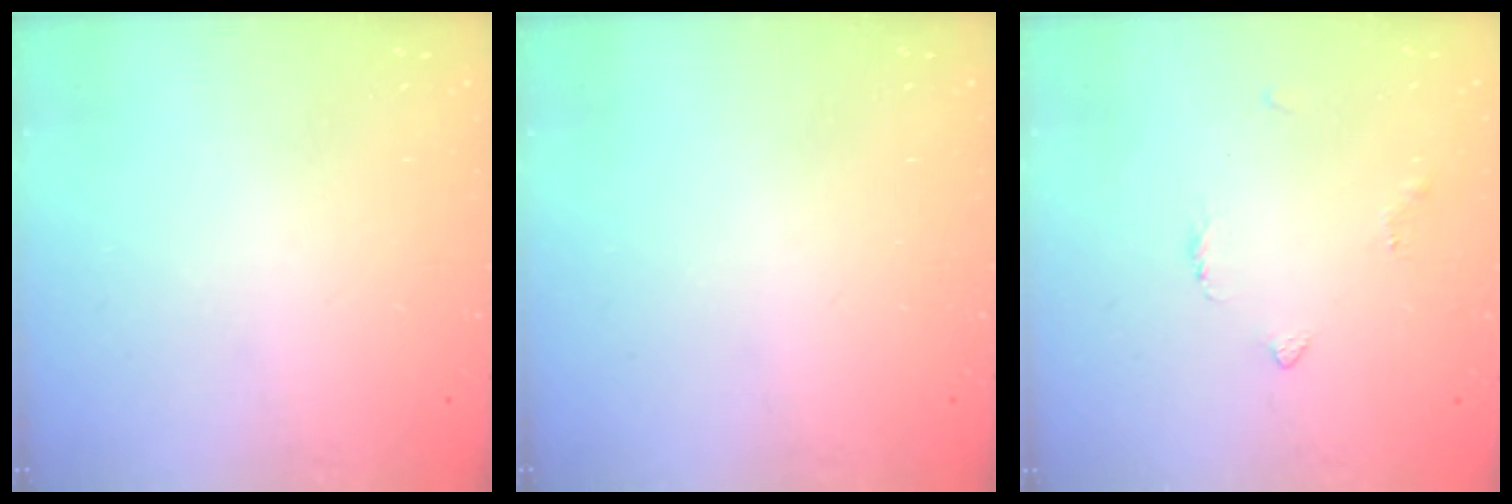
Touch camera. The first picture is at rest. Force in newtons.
{"total": 0.0}
{"total": 2.8, "press": 2.7, "slide": 0.7}